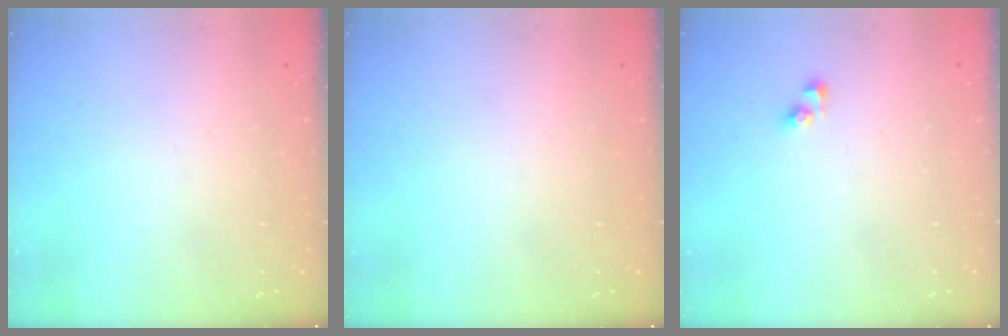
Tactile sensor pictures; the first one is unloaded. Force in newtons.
{"total": 0.0}
{"total": 3.8, "press": 3.8, "slide": 0.5}